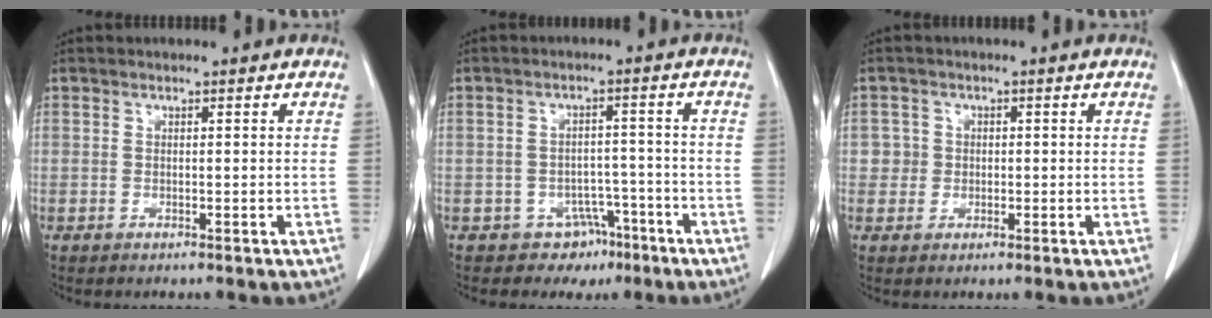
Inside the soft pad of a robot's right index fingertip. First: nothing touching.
{"total": 5.3, "force": [-3.2, 4.2, 0.4], "torque": [0.006, 0.014, -0.039]}
{"total": 2.4, "force": [0.1, 2.4, -0.1], "torque": [0.018, 0.007, -0.003]}